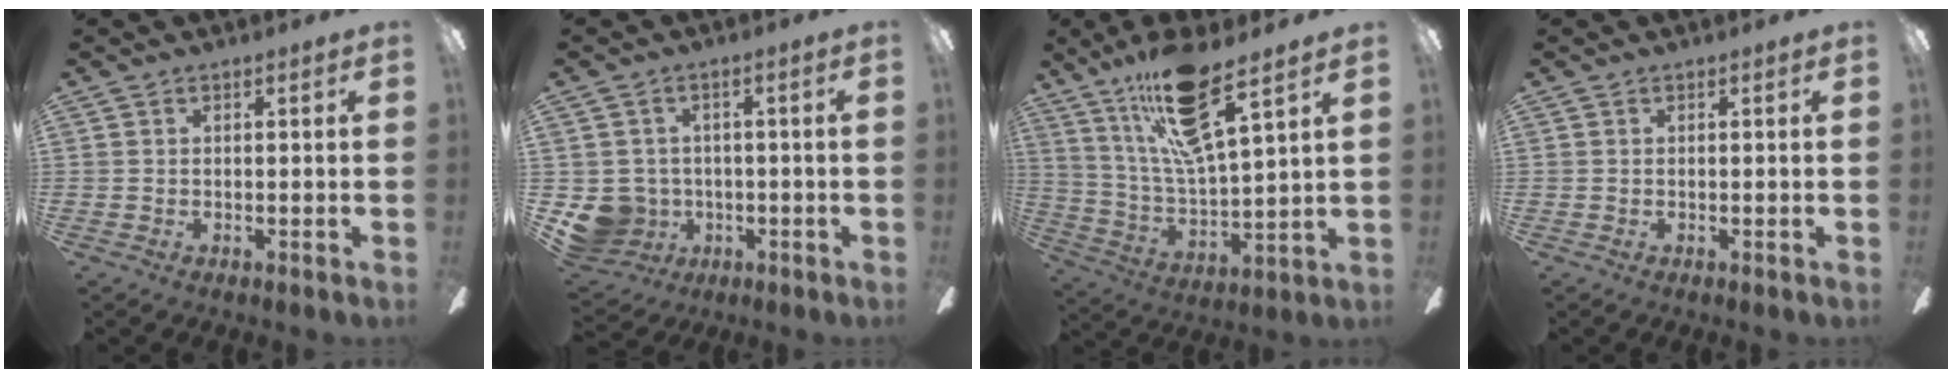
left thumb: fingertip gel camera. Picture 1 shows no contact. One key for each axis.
{"total": 7.3, "fx": -1.6, "fy": 7.0, "fz": 1.5, "tx": -0.066, "ty": 0.007, "tz": -0.025}
{"total": 17.9, "fx": 11.7, "fy": 4.2, "fz": 12.9, "tx": -0.256, "ty": -0.045, "tz": 0.193}
{"total": 0.0}